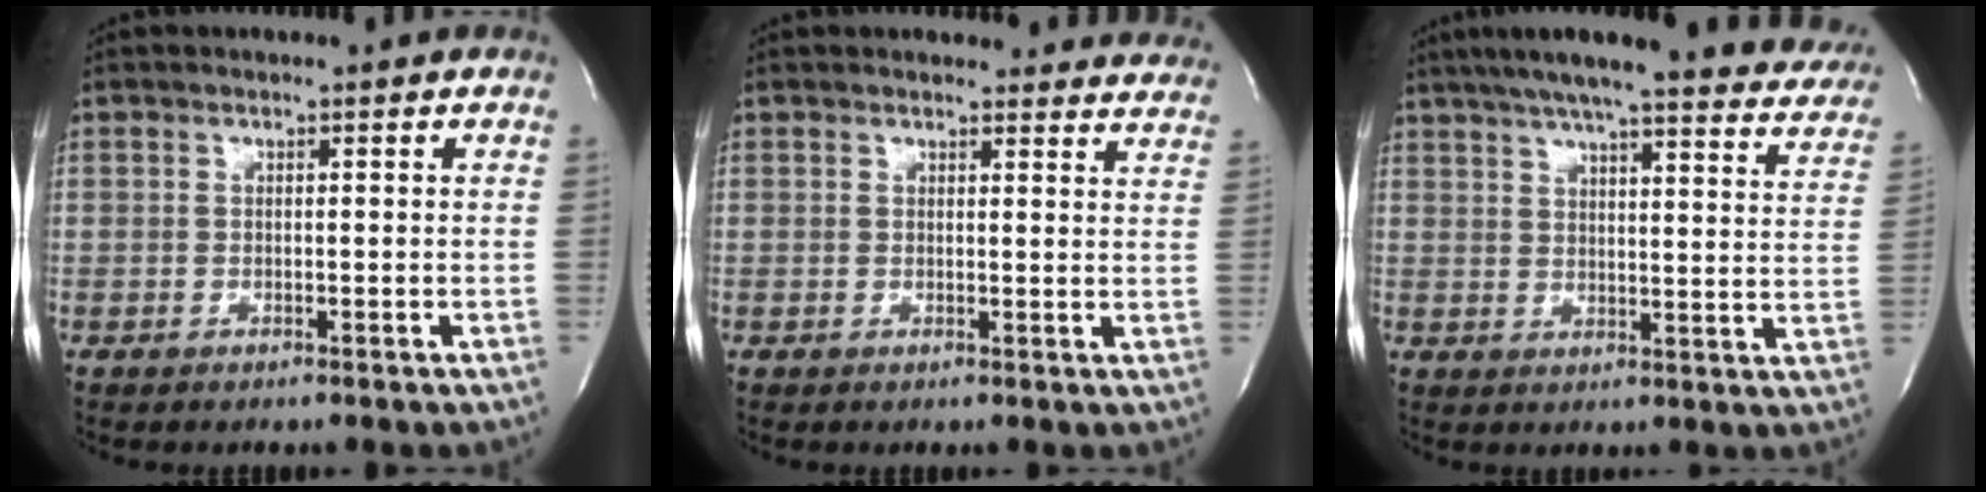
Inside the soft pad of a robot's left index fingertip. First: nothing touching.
{"total": 15.7, "force": [15.1, 3.4, 2.7], "torque": [-0.005, -0.029, 0.149]}
{"total": 28.6, "force": [24.9, 4.3, 13.4], "torque": [-0.204, -0.034, 0.294]}